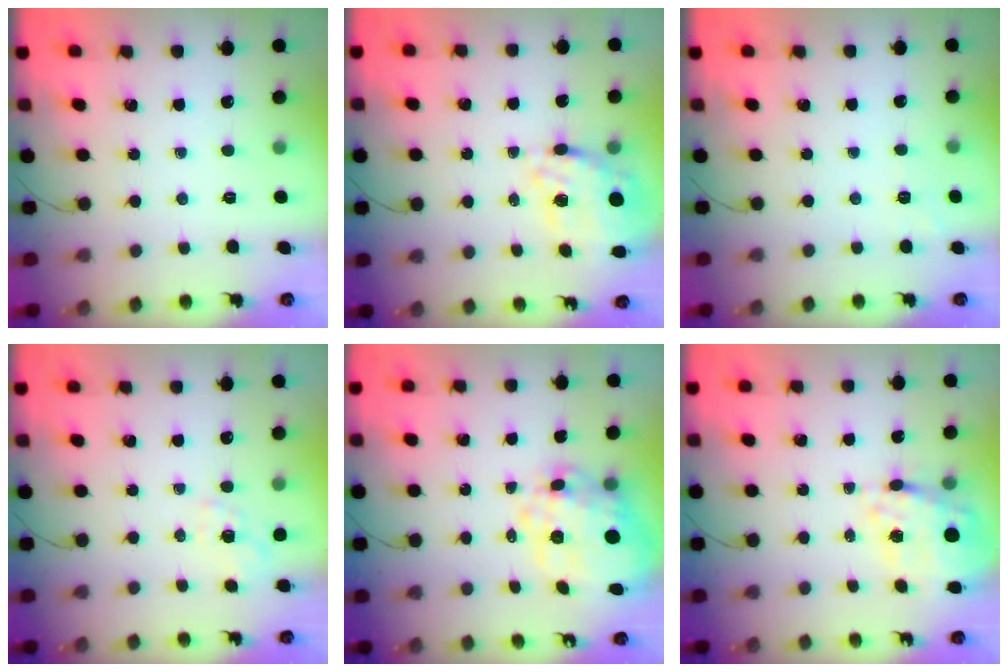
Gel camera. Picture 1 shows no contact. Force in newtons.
{"total": 12.9, "press": 12.1, "slide": 4.5}
{"total": 2.3, "press": 1.5, "slide": 1.7}
{"total": 2.1, "press": 1.7, "slide": 1.1}
{"total": 16.6, "press": 16.2, "slide": 3.6}
{"total": 16.3, "press": 15.9, "slide": 3.6}